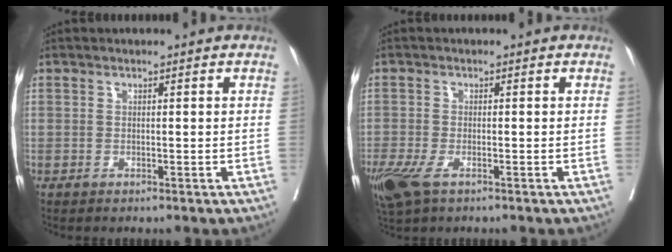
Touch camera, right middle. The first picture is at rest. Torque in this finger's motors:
{"motor_torque": [0.70, -0.57, 0.24, 0.03]}